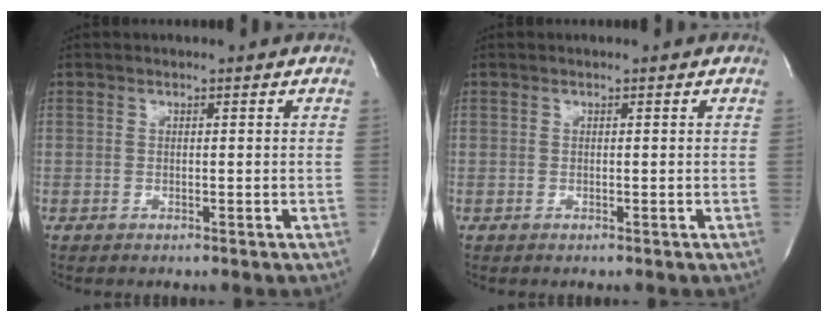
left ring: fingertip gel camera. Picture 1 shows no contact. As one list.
[{"total": 0.0}]